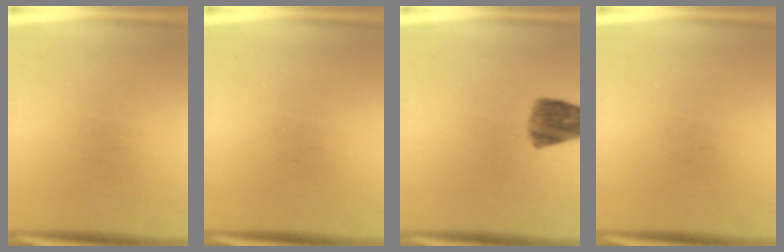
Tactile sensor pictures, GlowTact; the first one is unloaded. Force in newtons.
{"total": 0.0}
{"total": 7.4}
{"total": 0.0}